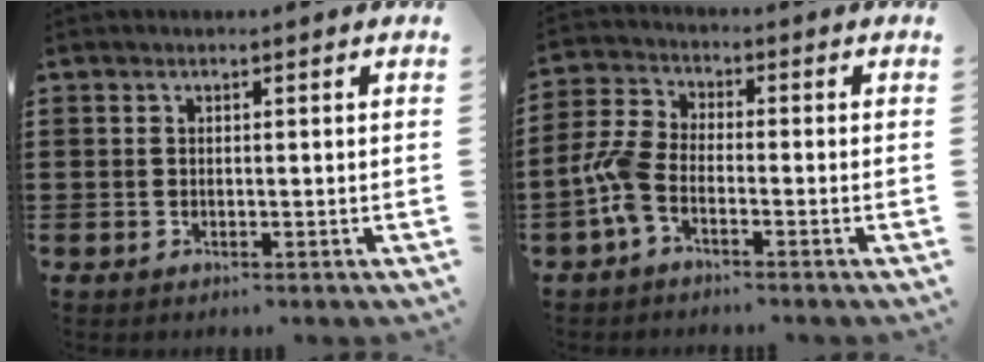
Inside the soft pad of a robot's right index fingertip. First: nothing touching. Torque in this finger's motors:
{"motor_torque": [1.19, -0.95, 0.62, 0.21]}